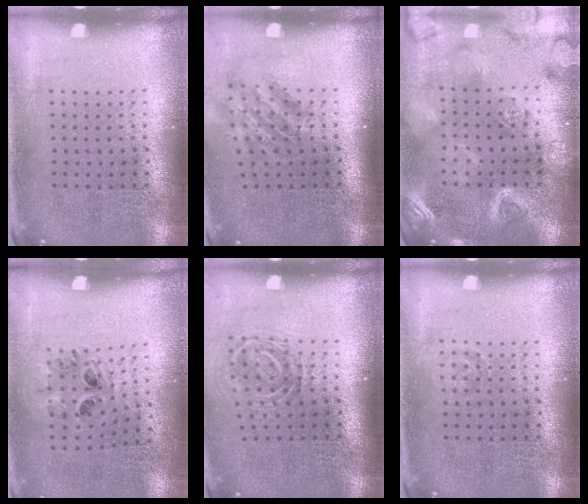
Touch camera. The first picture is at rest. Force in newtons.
{"total": 1.9, "press": 1.3, "slide": 1.3}
{"total": 3.2, "press": 3.2, "slide": 0.2}
{"total": 0.9, "press": 0.7, "slide": 0.4}
{"total": 1.9, "press": 1.2, "slide": 1.5}
{"total": 0.7, "press": 0.7, "slide": 0.2}